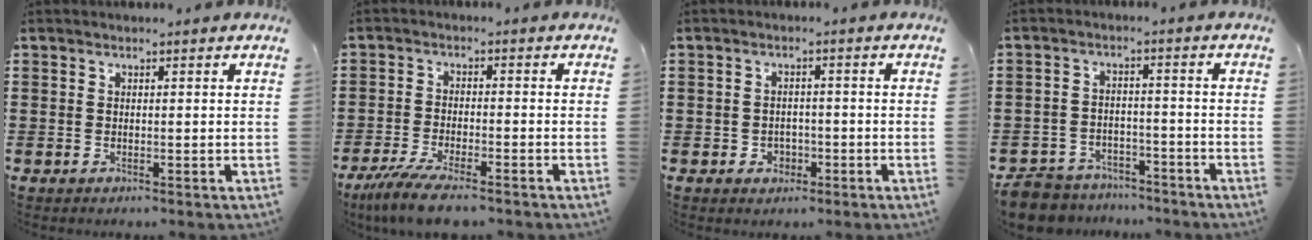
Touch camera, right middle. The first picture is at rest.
{"total": 5.5, "force": [-4.6, 0.5, 3.0], "torque": [-0.078, -0.020, -0.090]}
{"total": 1.9, "force": [-0.9, 1.5, 0.6], "torque": [-0.016, 0.000, -0.022]}
{"total": 6.0, "force": [-5.8, 1.4, 0.5], "torque": [-0.024, 0.008, -0.121]}